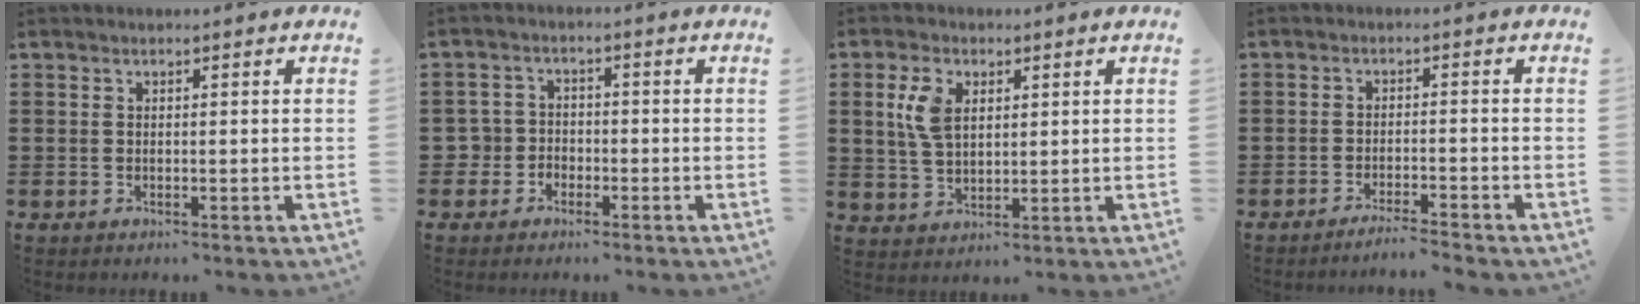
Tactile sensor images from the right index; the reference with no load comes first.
{"total": 3.2, "force": [-1.7, 2.6, 0.5], "torque": [-0.037, -0.001, -0.043]}
{"total": 5.7, "force": [1.9, 3.5, 4.1], "torque": [-0.101, 0.011, 0.030]}
{"total": 2.1, "force": [-2.0, -0.4, 0.6], "torque": [-0.010, 0.002, -0.038]}